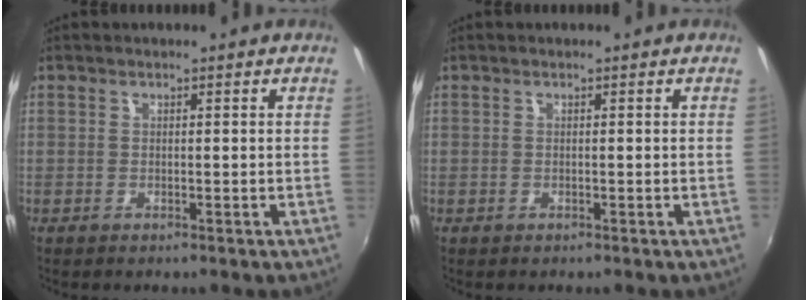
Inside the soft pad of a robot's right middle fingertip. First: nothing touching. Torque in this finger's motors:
{"motor_torque": [0.44, -0.55, 0.02, 0.03]}